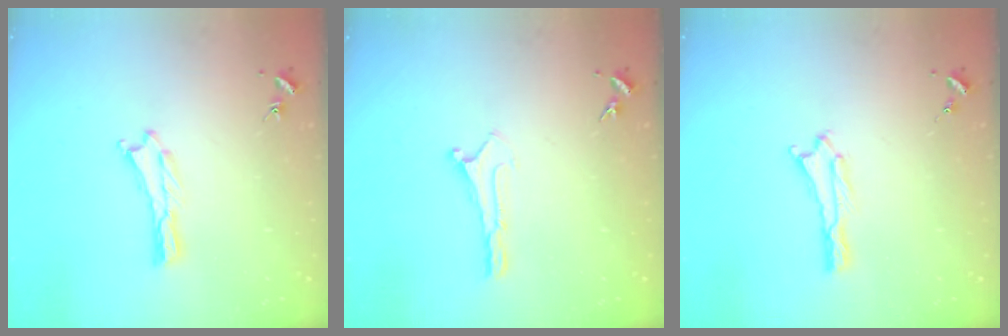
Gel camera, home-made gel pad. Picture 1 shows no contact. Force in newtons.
{"total": 0.0}
{"total": 0.0}